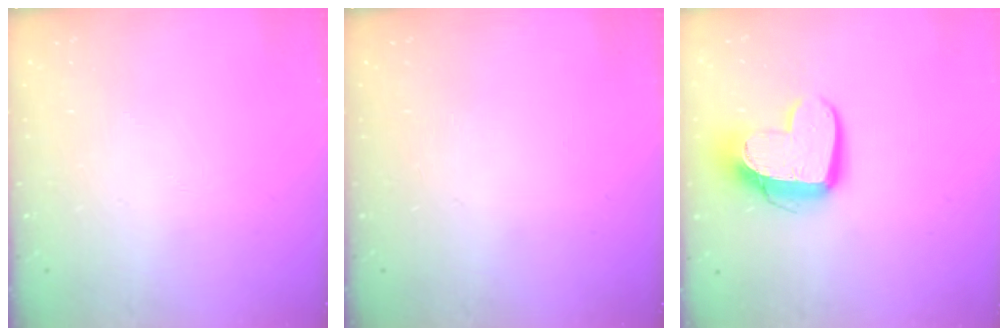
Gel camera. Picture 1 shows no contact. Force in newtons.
{"total": 0.0}
{"total": 13.8, "press": 13.8, "slide": 1.2}